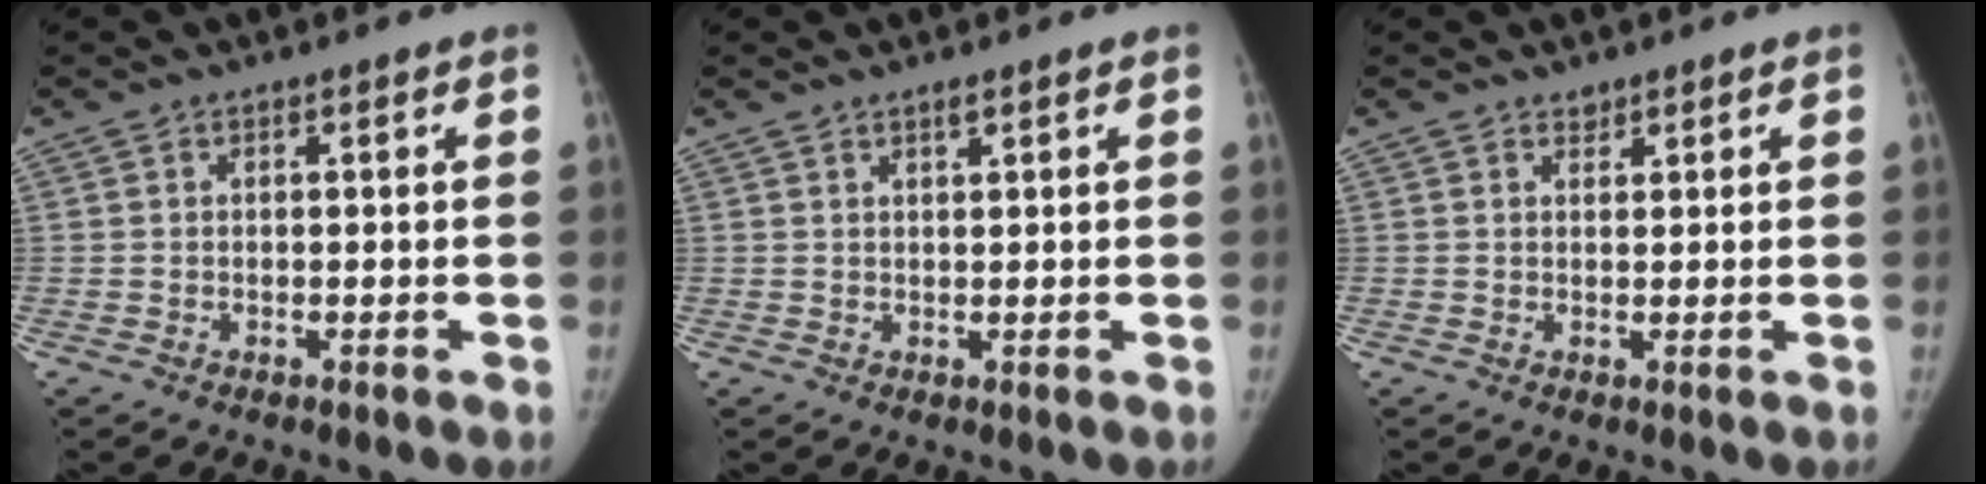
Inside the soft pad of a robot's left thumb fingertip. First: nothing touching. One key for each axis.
{"total": 1.2, "fx": 1.0, "fy": 0.3, "fz": 0.7, "tx": -0.010, "ty": -0.006, "tz": 0.018}
{"total": 1.2, "fx": 1.0, "fy": 0.6, "fz": 0.2, "tx": 0.007, "ty": -0.008, "tz": 0.013}